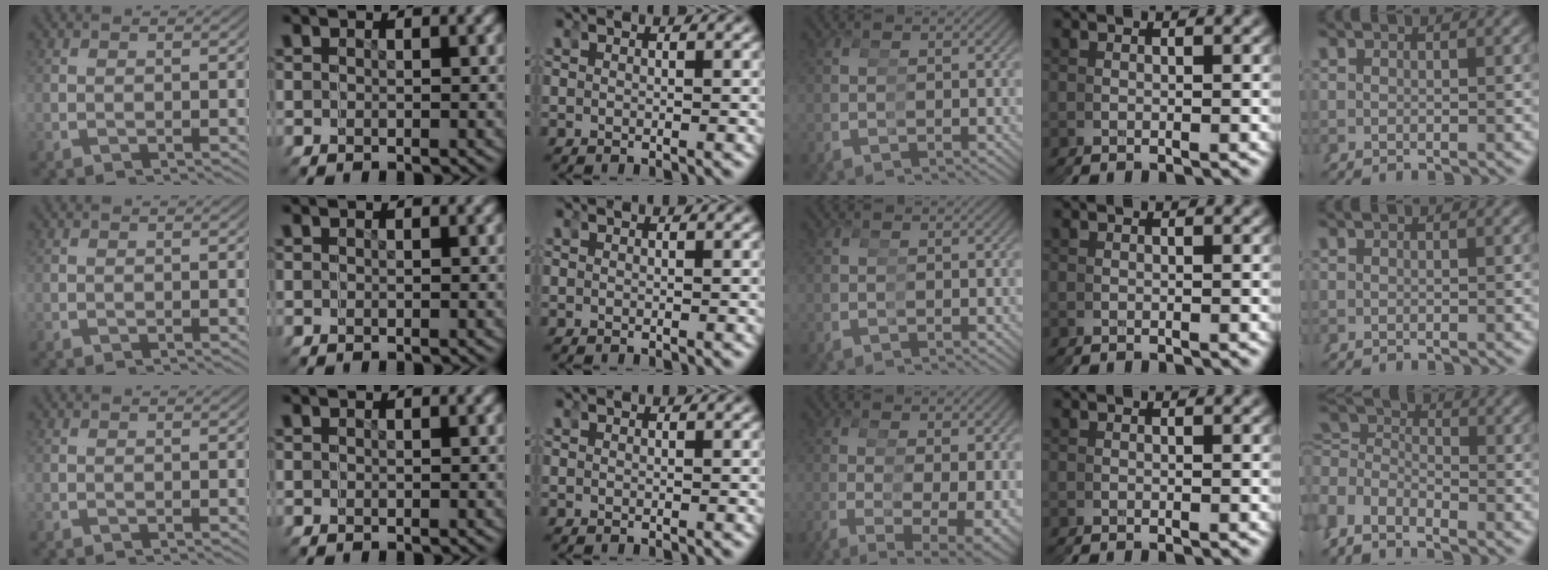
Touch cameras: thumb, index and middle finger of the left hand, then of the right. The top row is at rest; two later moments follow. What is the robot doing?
{"motion": "grasp_and_lifting", "object": "hoodie"}